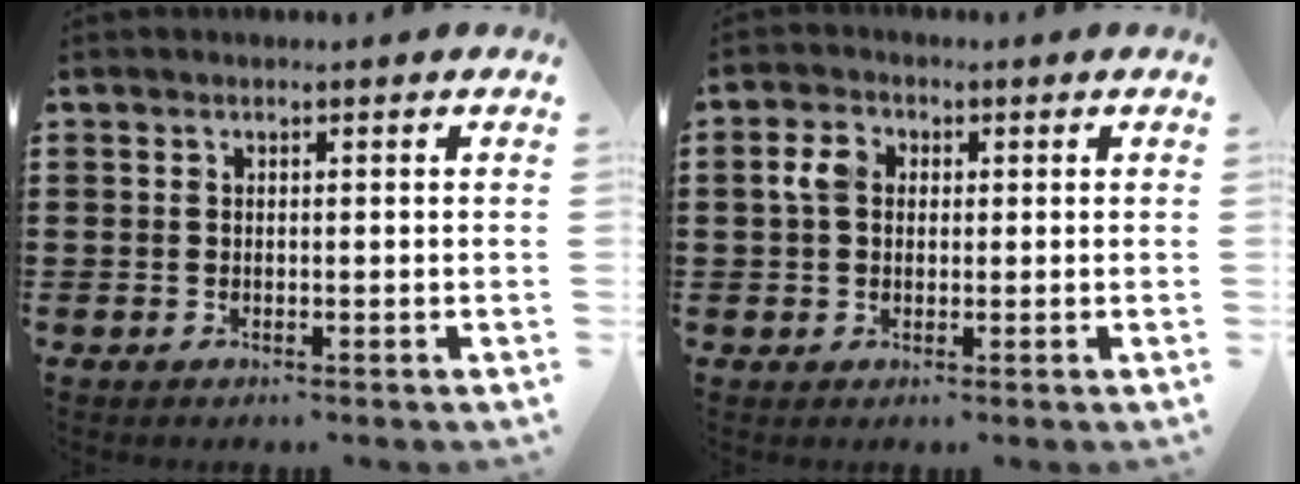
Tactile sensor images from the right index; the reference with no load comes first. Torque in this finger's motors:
{"motor_torque": [0.87, 0.26, 0.11, 0.04]}